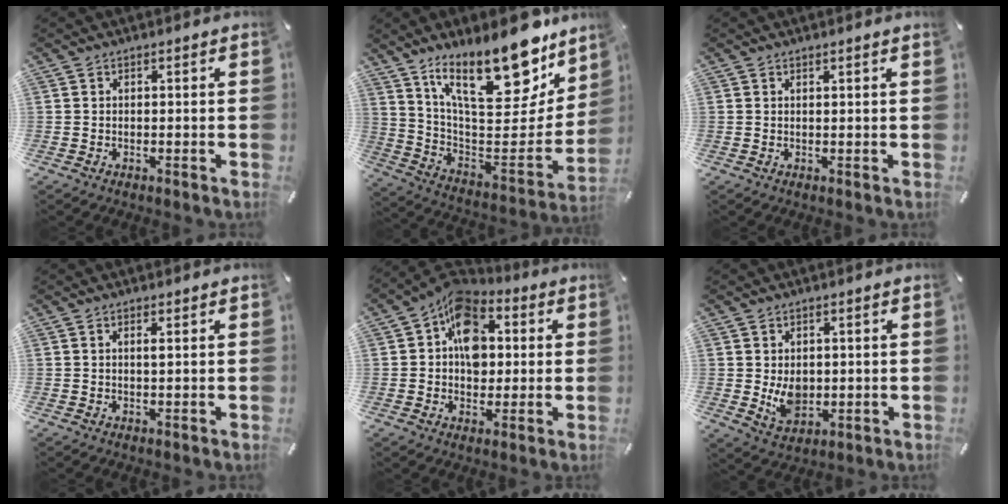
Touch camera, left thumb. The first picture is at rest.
{"total": 24.6, "force": [16.8, 10.0, 14.9], "torque": [-0.220, -0.122, 0.286]}
{"total": 0.9, "force": [0.7, -0.1, 0.5], "torque": [-0.008, -0.003, 0.013]}
{"total": 1.4, "force": [0.6, 0.2, 1.3], "torque": [-0.026, 0.000, 0.010]}
{"total": 12.3, "force": [2.4, 9.5, 7.6], "torque": [-0.122, -0.009, 0.042]}
{"total": 6.4, "force": [0.5, 5.0, 3.9], "torque": [-0.061, -0.011, 0.007]}